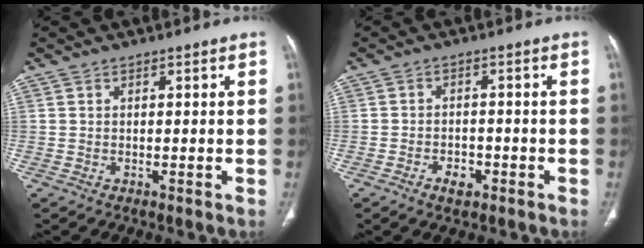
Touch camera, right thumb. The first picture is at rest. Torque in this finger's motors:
{"motor_torque": [-0.63, -0.18, -0.01, -0.13, 0.00]}